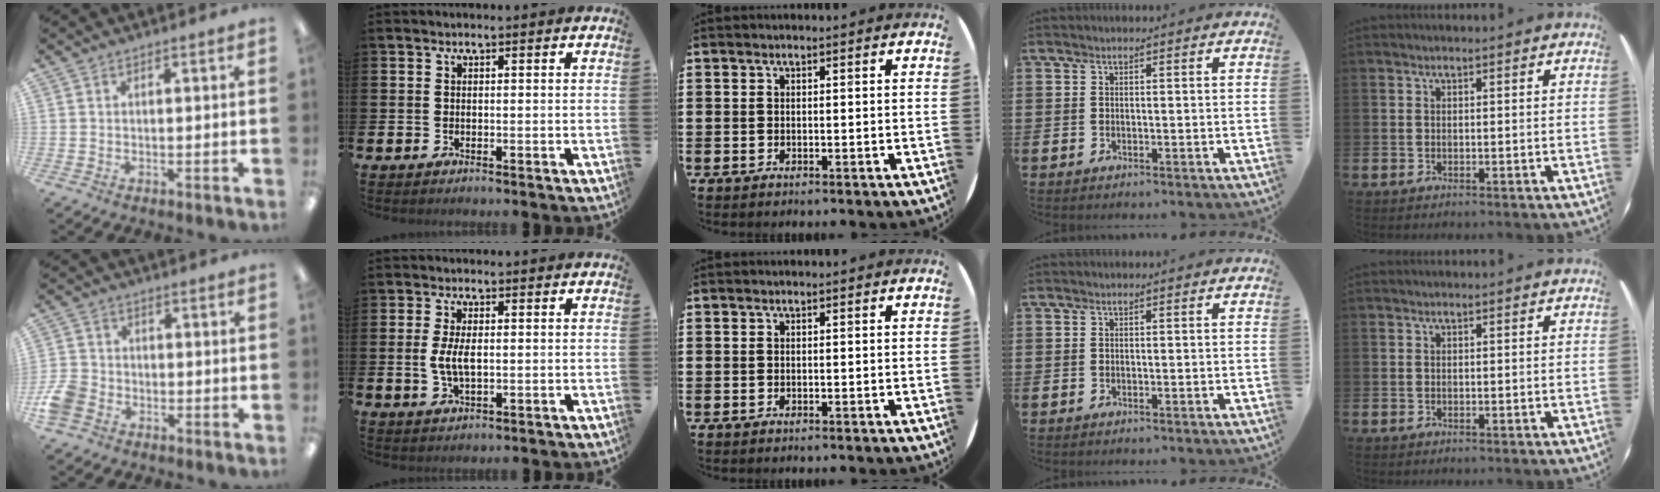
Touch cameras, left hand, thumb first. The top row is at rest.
{"thumb": {"total": 6.5, "force": [-3.1, 4.9, 2.9], "torque": [-0.061, 0.020, -0.055]}, "index": {"total": 4.0, "force": [0.2, 1.8, 3.6], "torque": [-0.069, 0.001, -0.003]}}